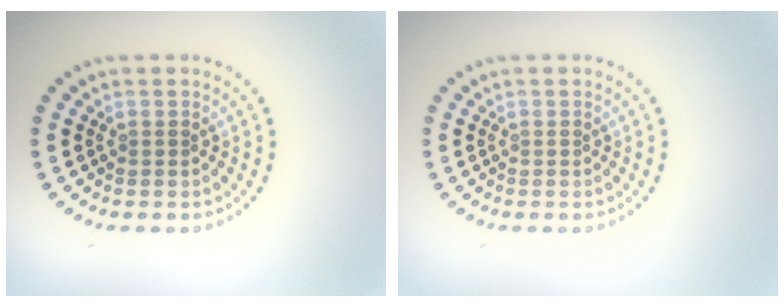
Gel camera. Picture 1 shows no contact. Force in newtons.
{"total": 0.0}